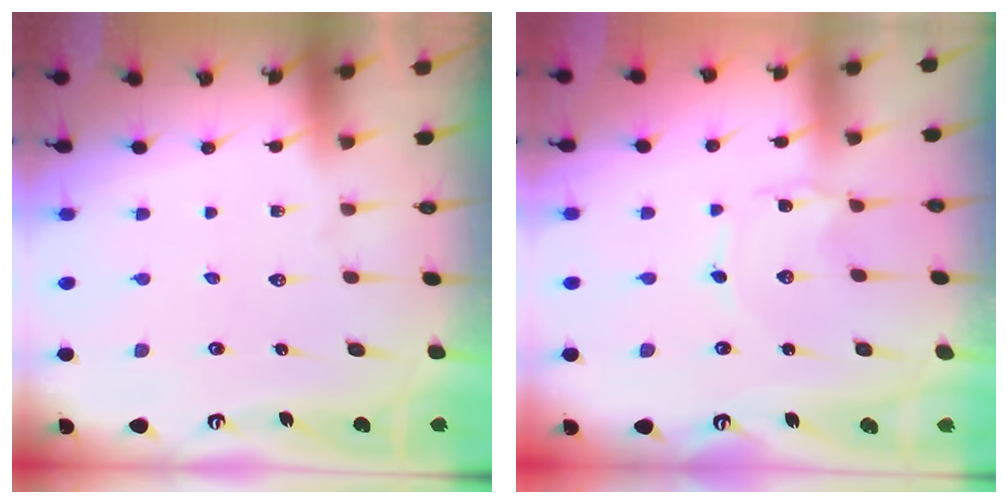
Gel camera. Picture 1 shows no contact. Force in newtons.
{"total": 0.6, "press": 0.6, "slide": 0.1}